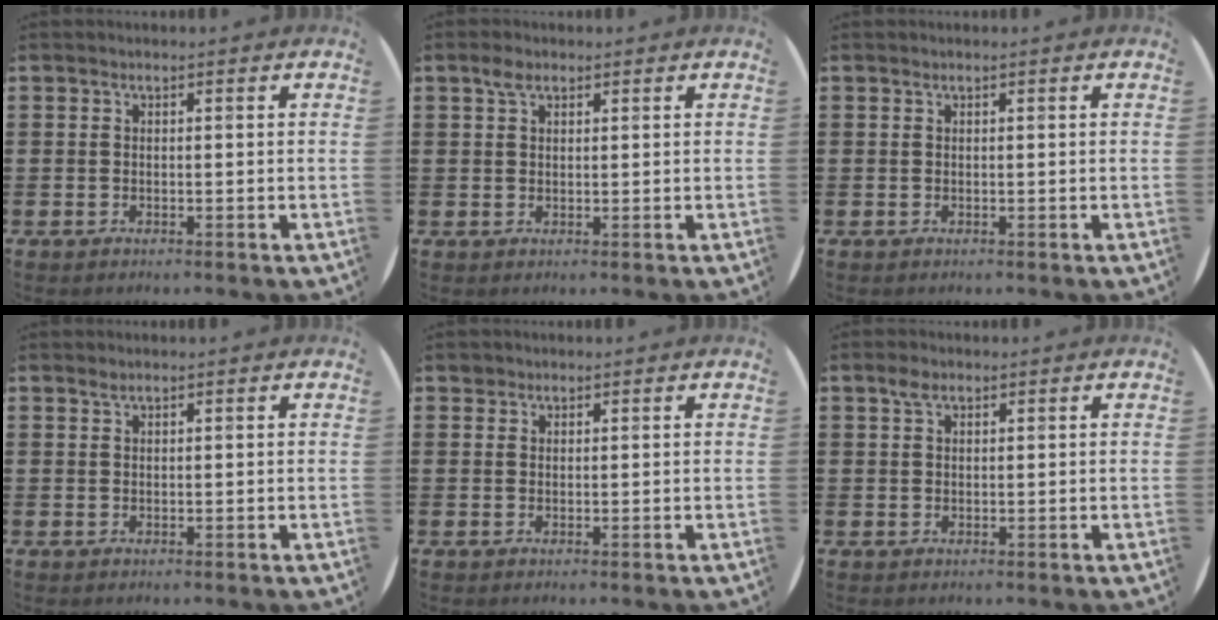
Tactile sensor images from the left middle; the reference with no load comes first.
{"total": 2.0, "force": [1.4, 1.1, 1.0], "torque": [-0.013, 0.004, 0.023]}
{"total": 0.0}
{"total": 0.6, "force": [0.6, 0.0, 0.3], "torque": [-0.005, 0.000, 0.011]}
{"total": 0.9, "force": [0.7, 0.4, 0.0], "torque": [0.007, 0.000, 0.013]}
{"total": 1.7, "force": [1.1, 0.9, 0.8], "torque": [-0.011, 0.003, 0.019]}